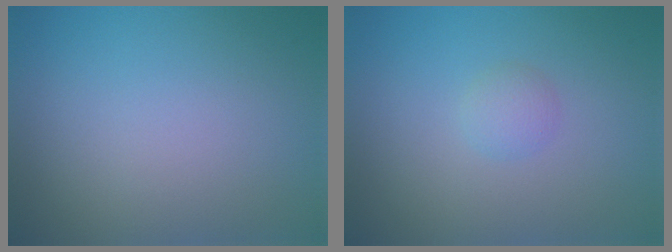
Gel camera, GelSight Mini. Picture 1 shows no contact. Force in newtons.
{"total": 1.2, "press": 1.2, "slide": 0.1}